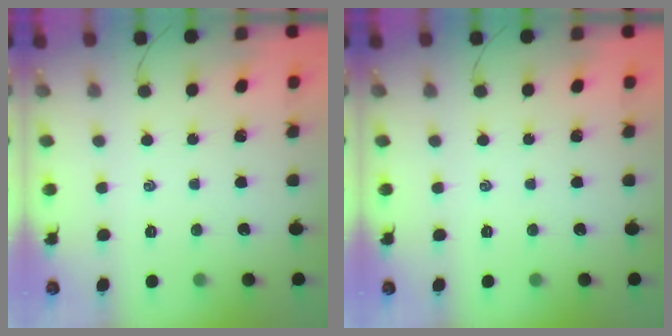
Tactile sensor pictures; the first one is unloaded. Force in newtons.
{"total": 0.0}